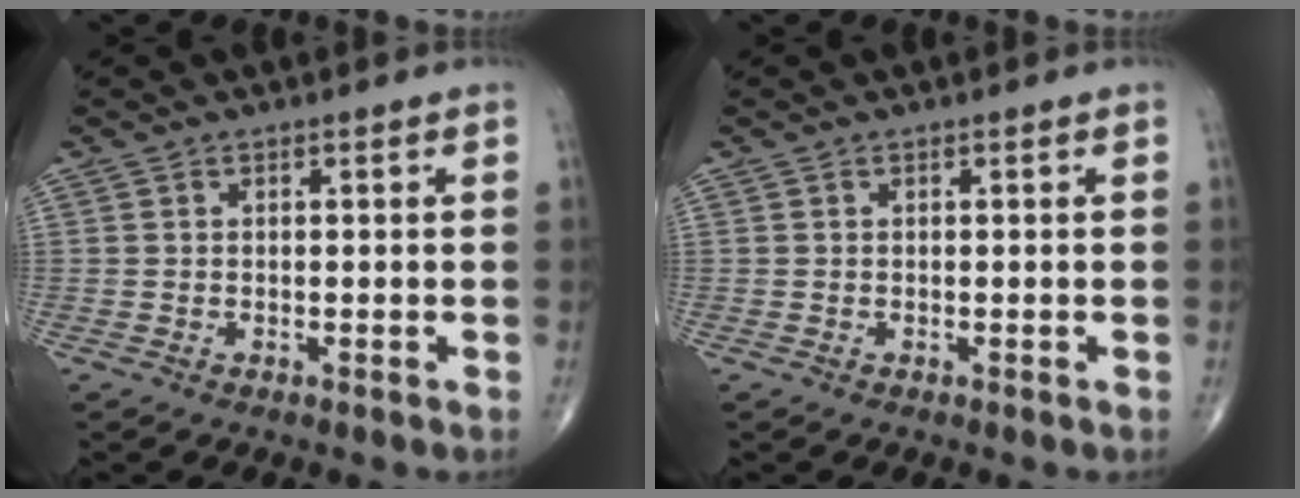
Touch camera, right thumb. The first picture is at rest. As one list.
[{"total": 0.0}]